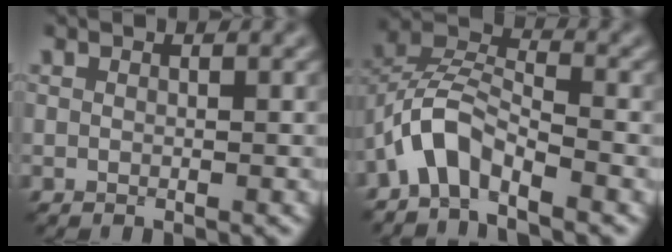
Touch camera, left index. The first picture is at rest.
{"total": 4.3, "force": [-3.2, 1.6, 2.5], "torque": [-0.045, 0.018, -0.071]}